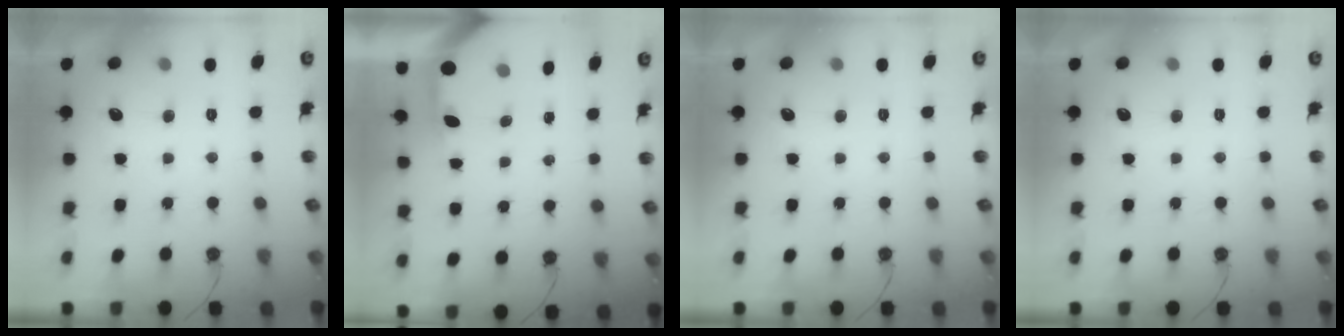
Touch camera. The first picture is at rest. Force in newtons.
{"total": 3.3, "press": 3.3, "slide": 0.4}
{"total": 0.0}
{"total": 0.0}